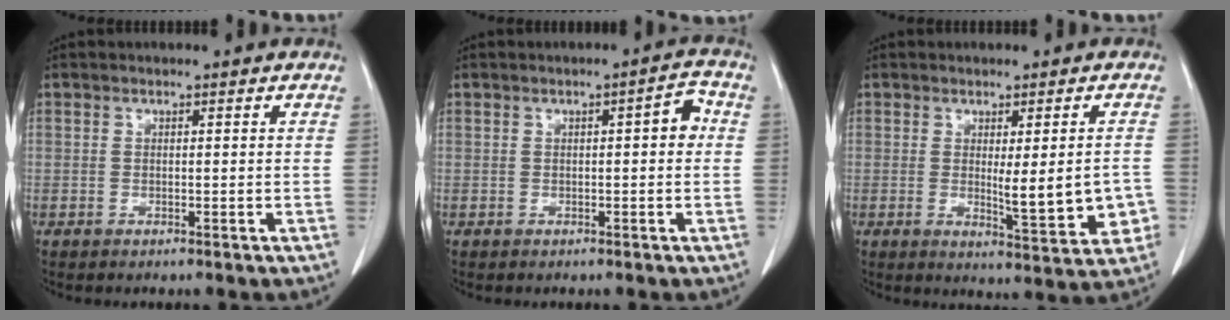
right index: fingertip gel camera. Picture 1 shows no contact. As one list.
[{"total": 3.1, "force": [0.3, 0.8, 2.9], "torque": [-0.037, 0.013, 0.002]}, {"total": 8.4, "force": [-1.0, 1.7, 8.1], "torque": [-0.102, -0.014, -0.006]}]